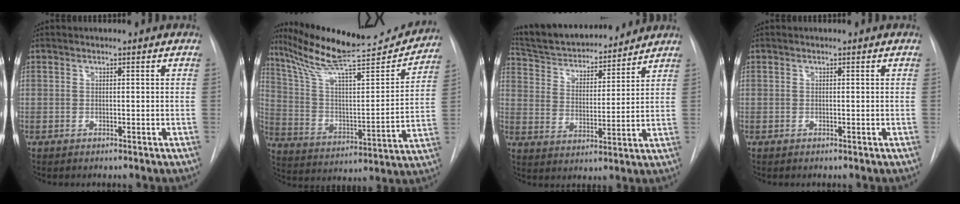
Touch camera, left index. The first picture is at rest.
{"total": 23.2, "force": [21.3, 1.7, 8.9], "torque": [-0.153, -0.032, 0.324]}
{"total": 17.7, "force": [16.2, 4.1, 5.9], "torque": [-0.098, 0.013, 0.260]}
{"total": 0.0}